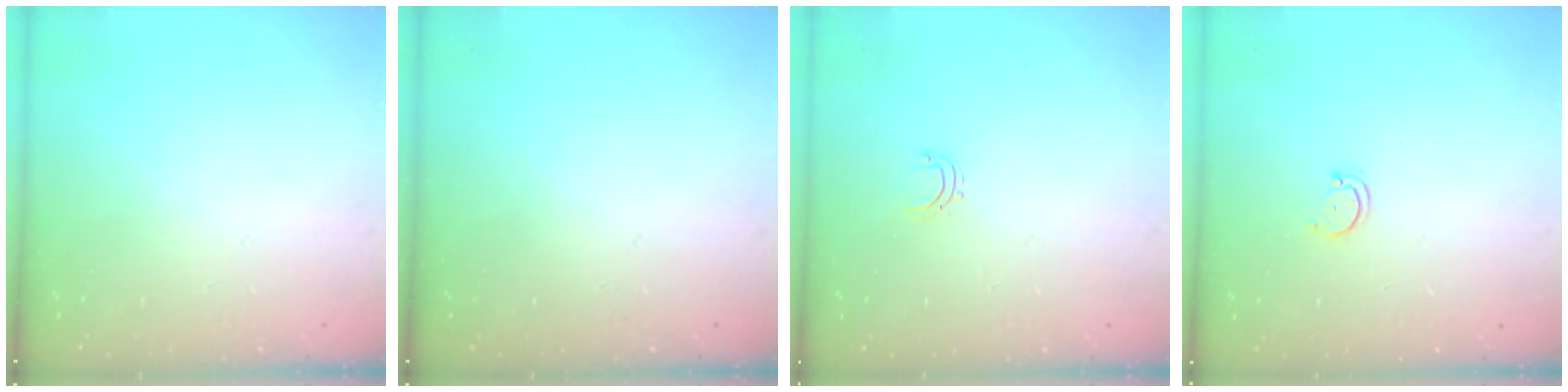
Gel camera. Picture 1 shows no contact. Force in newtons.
{"total": 0.0}
{"total": 3.8, "press": 3.8, "slide": 0.3}
{"total": 2.8, "press": 2.7, "slide": 0.3}